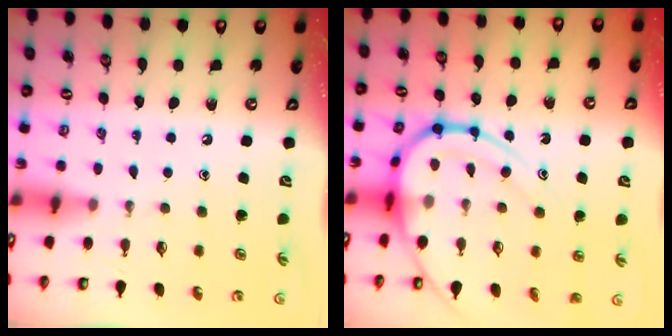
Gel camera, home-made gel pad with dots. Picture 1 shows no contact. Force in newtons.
{"total": 15.9, "press": 15.8, "slide": 1.6}